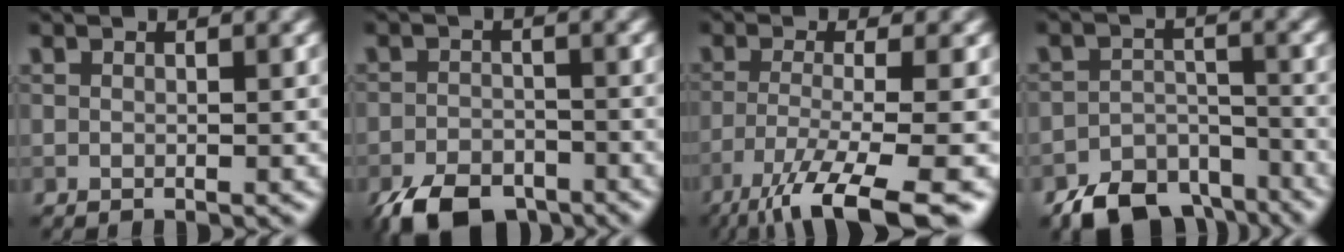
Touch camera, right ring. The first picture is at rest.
{"total": 5.9, "force": [-4.3, 2.8, 2.8], "torque": [-0.045, -0.008, -0.080]}
{"total": 9.8, "force": [-6.3, 2.1, 7.3], "torque": [-0.115, -0.010, -0.118]}
{"total": 6.3, "force": [-4.9, 3.4, 2.2], "torque": [-0.027, -0.015, -0.078]}